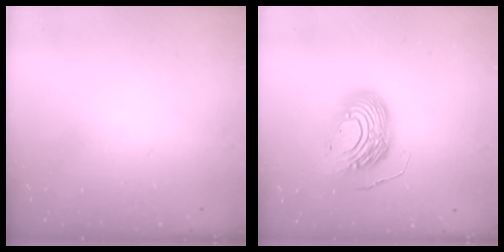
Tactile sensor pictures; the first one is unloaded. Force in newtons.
{"total": 15.7, "press": 15.7, "slide": 1.3}